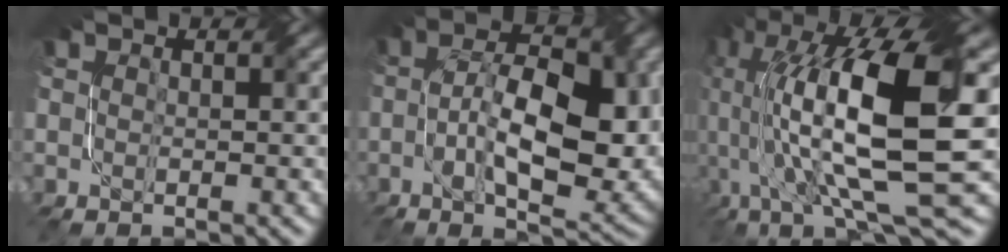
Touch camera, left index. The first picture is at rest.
{"total": 11.5, "force": [-1.0, 5.1, 10.3], "torque": [-0.170, -0.002, -0.008]}
{"total": 15.8, "force": [1.2, 5.3, 14.9], "torque": [-0.281, 0.007, 0.025]}